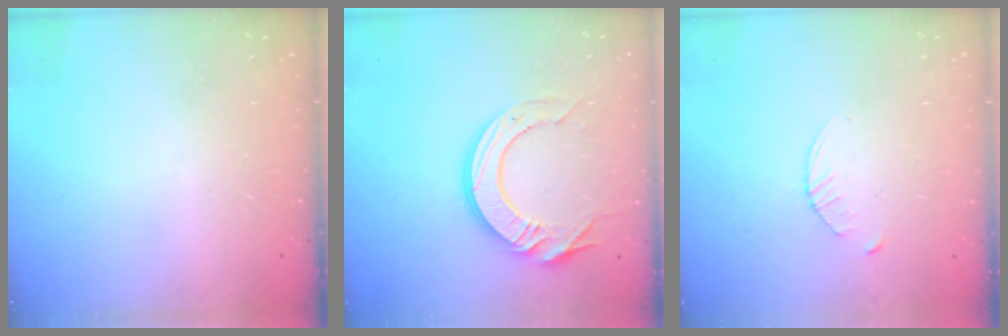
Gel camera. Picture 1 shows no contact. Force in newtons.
{"total": 14.2, "press": 14.1, "slide": 1.5}
{"total": 2.9, "press": 2.9, "slide": 0.4}